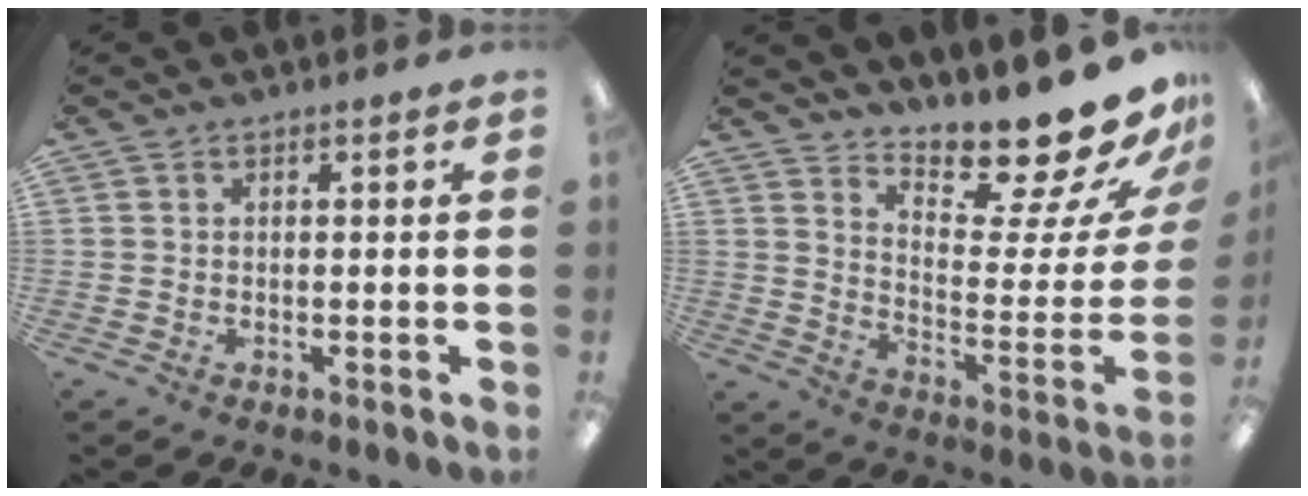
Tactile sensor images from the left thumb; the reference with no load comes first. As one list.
[{"total": 18.8, "force": [16.3, 3.8, 8.7], "torque": [-0.101, -0.140, 0.261]}]